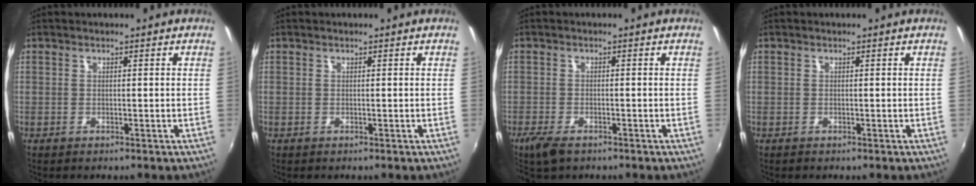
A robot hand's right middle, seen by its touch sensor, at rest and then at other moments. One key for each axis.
{"total": 0.0}
{"total": 4.4, "fx": -3.2, "fy": 1.6, "fz": 2.6, "tx": -0.067, "ty": -0.015, "tz": -0.062}
{"total": 0.5, "fx": -0.3, "fy": 0.4, "fz": 0.0, "tx": 0.000, "ty": -0.003, "tz": -0.007}